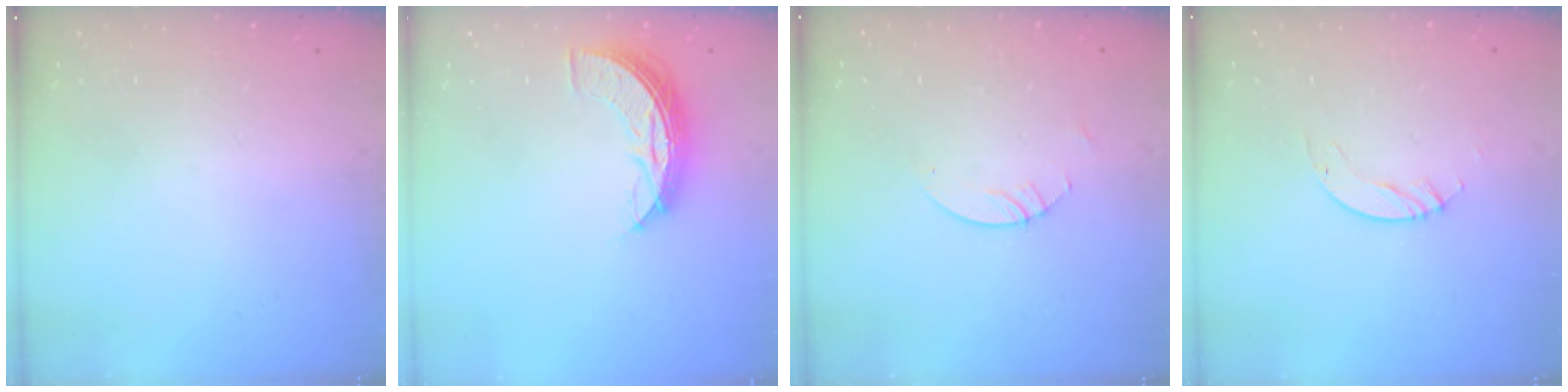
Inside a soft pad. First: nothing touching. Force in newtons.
{"total": 7.7, "press": 7.6, "slide": 0.7}
{"total": 3.0, "press": 2.9, "slide": 0.3}
{"total": 3.1, "press": 3.1, "slide": 0.3}